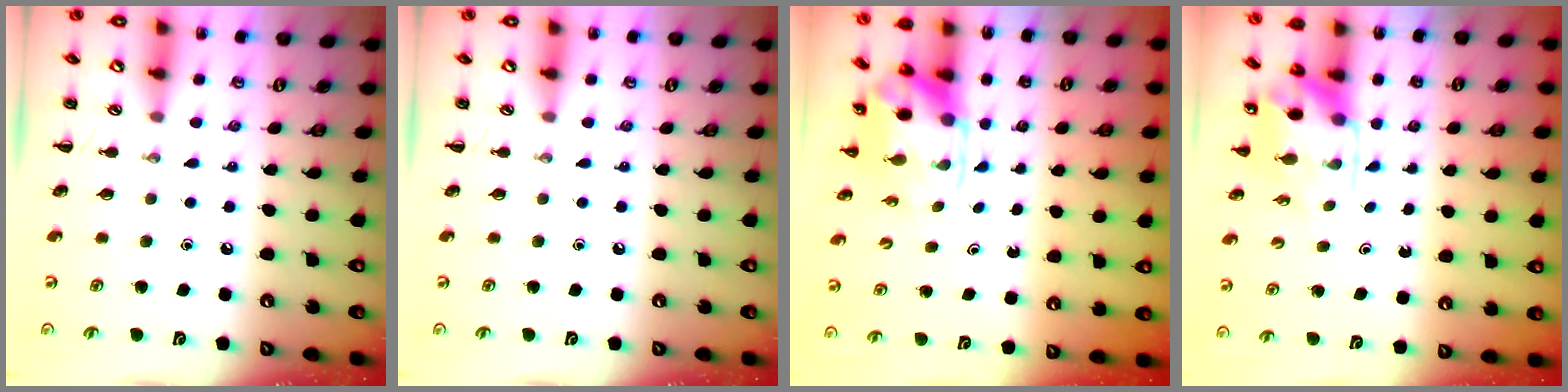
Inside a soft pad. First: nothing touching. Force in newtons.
{"total": 0.0}
{"total": 3.7, "press": 3.6, "slide": 0.9}
{"total": 4.3, "press": 4.3, "slide": 0.4}